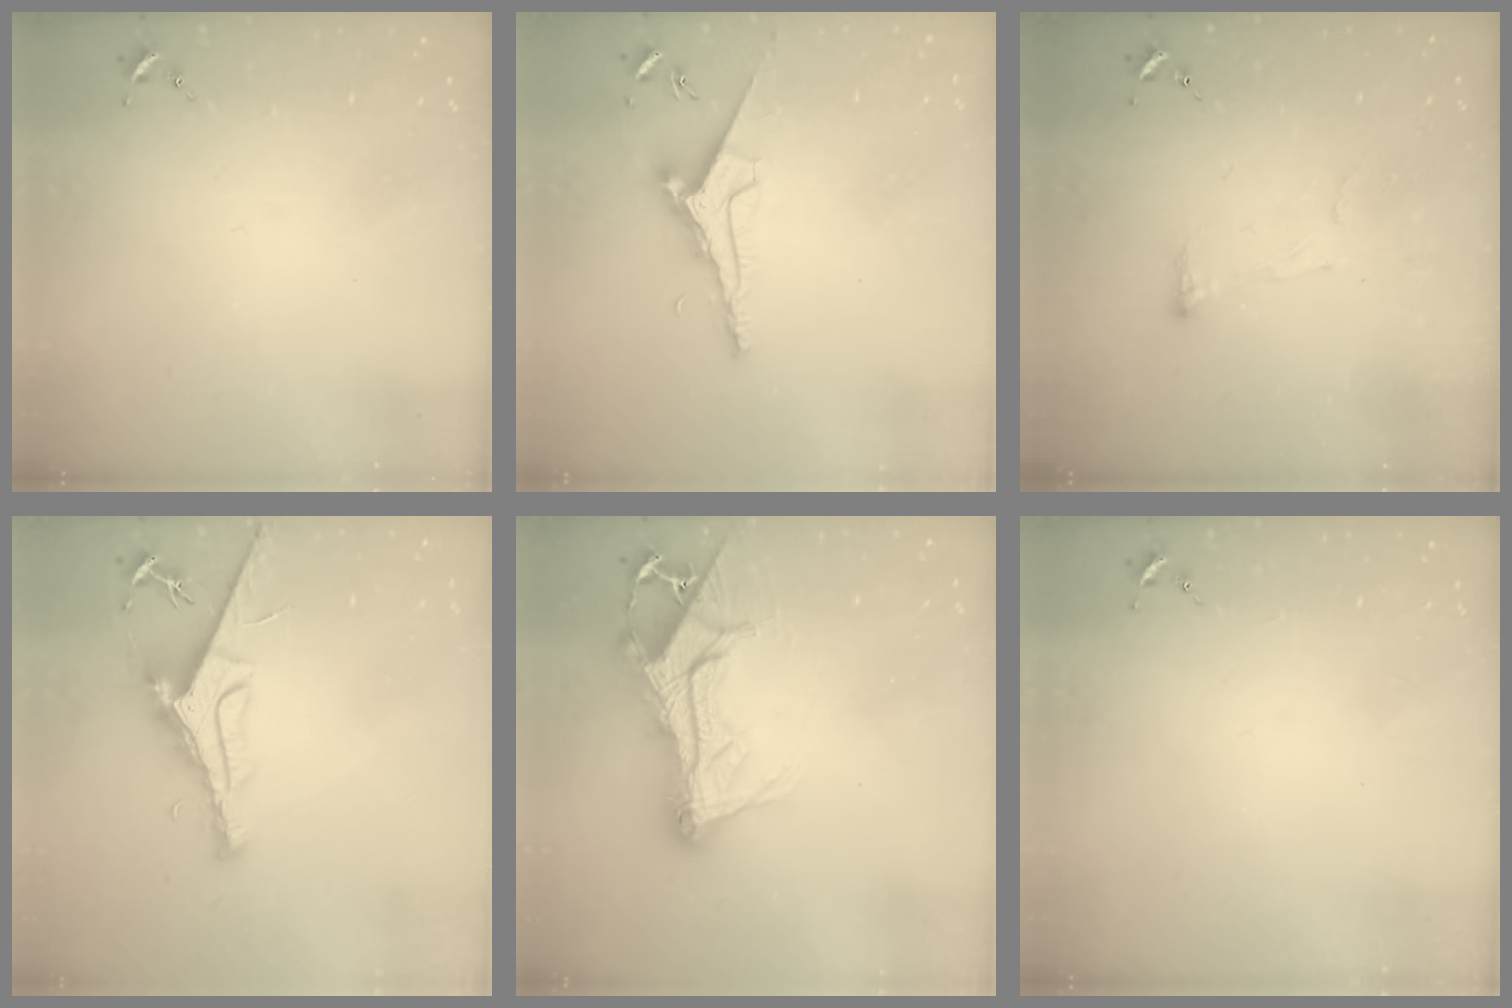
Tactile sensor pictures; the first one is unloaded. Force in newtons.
{"total": 9.0, "press": 9.0, "slide": 0.8}
{"total": 4.1, "press": 4.1, "slide": 0.7}
{"total": 8.7, "press": 8.7, "slide": 1.1}
{"total": 17.3, "press": 17.2, "slide": 1.5}
{"total": 0.0}